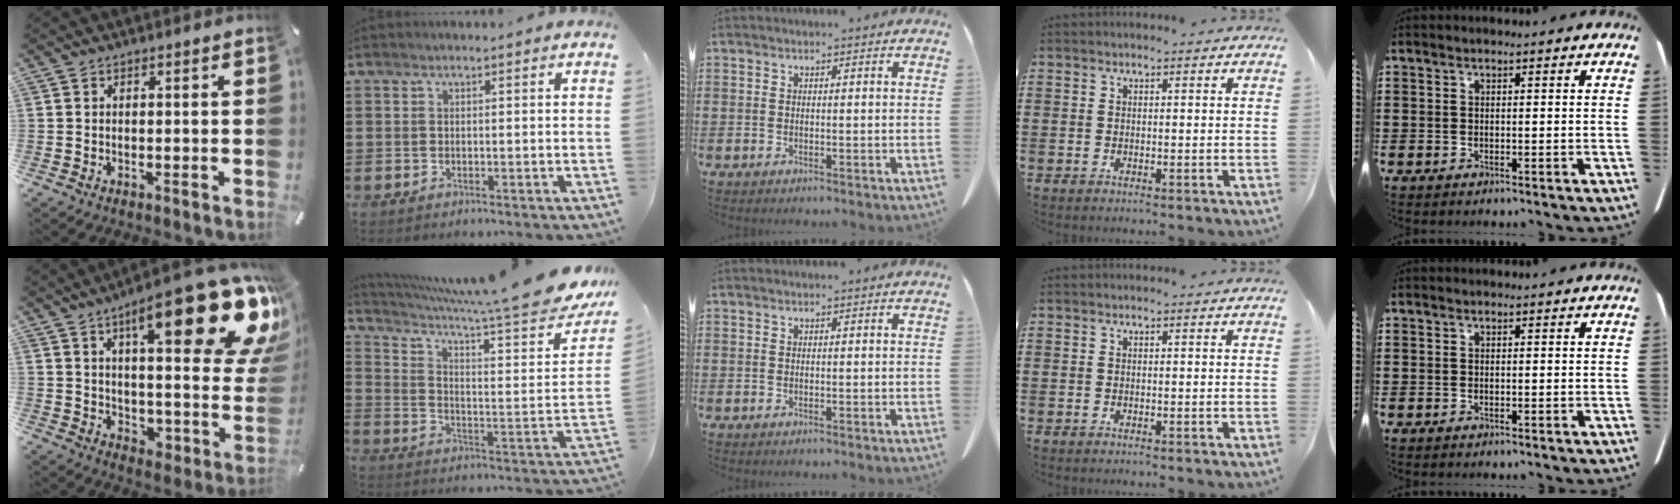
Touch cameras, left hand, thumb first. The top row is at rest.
{"thumb": {"total": 25.3, "force": [14.1, 10.1, 18.4], "torque": [-0.237, -0.094, 0.230]}, "index": {"total": 10.6, "force": [8.3, 0.6, 6.6], "torque": [-0.127, -0.065, 0.129]}}